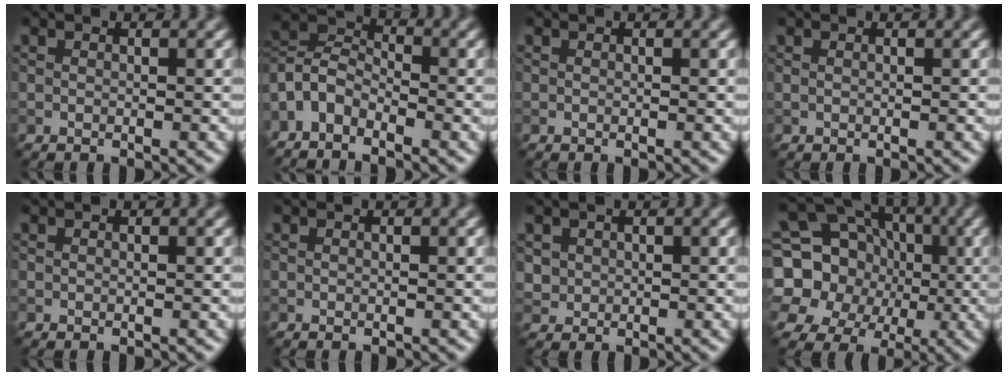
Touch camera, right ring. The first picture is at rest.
{"total": 4.1, "force": [-2.6, 2.4, 2.0], "torque": [-0.040, 0.004, -0.067]}
{"total": 0.0}
{"total": 0.0}
{"total": 0.0}
{"total": 0.0}
{"total": 1.2, "force": [0.3, 1.2, 0.2], "torque": [0.000, -0.006, 0.010]}
{"total": 20.8, "force": [1.3, 18.8, 8.8], "torque": [-0.195, 0.020, -0.021]}